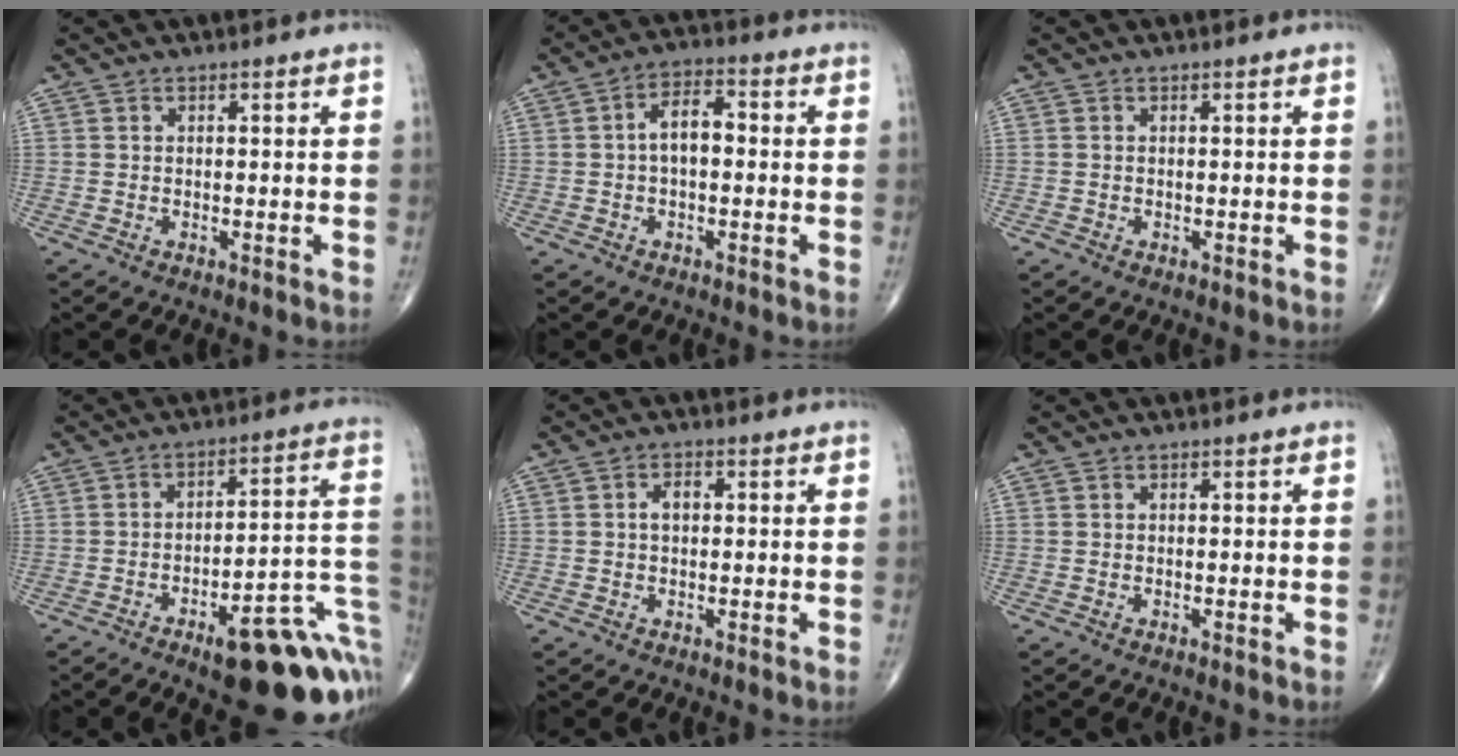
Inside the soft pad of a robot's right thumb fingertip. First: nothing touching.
{"total": 5.9, "force": [-0.2, 3.2, 5.0], "torque": [-0.079, 0.025, -0.013]}
{"total": 0.0}
{"total": 22.1, "force": [-8.4, 7.3, 19.1], "torque": [-0.166, 0.055, -0.098]}
{"total": 2.6, "force": [0.2, 1.7, 1.9], "torque": [-0.031, 0.009, 0.001]}
{"total": 0.0}